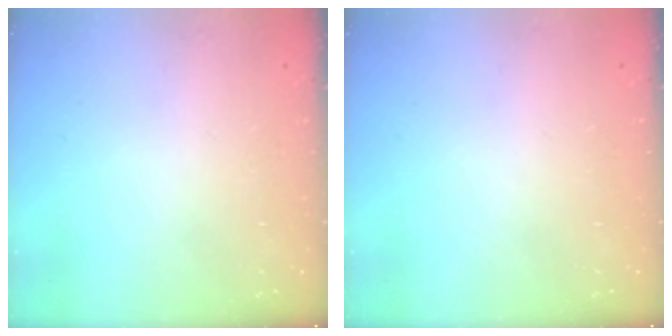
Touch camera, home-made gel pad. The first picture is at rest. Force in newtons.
{"total": 0.0}